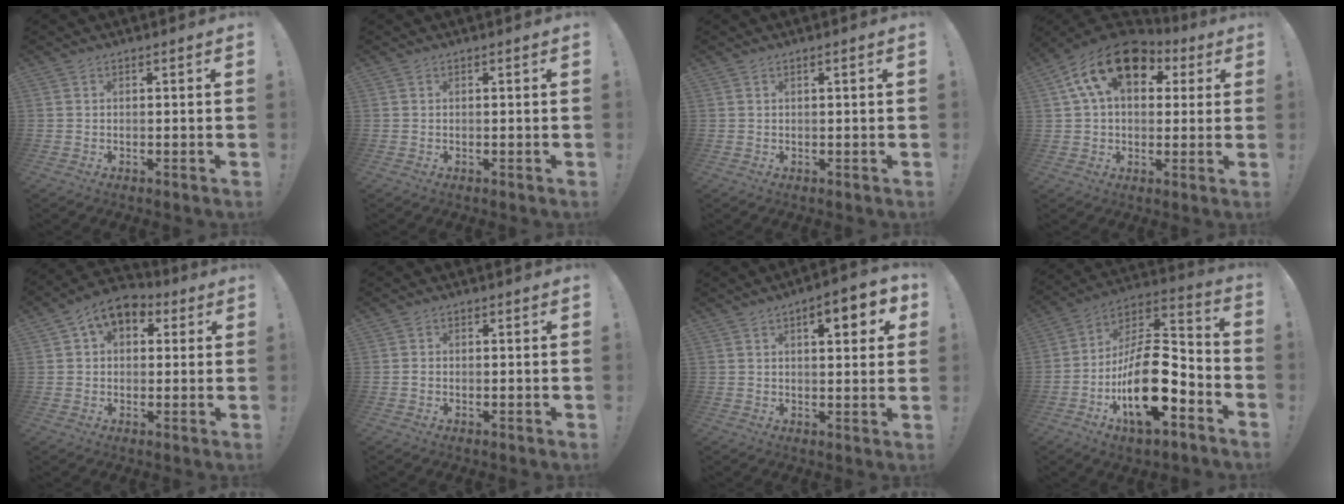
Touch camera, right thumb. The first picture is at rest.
{"total": 0.0}
{"total": 1.0, "force": [0.3, -0.2, 1.0], "torque": [-0.017, -0.001, 0.003]}
{"total": 17.7, "force": [7.6, 10.5, 12.0], "torque": [-0.205, -0.024, 0.133]}
{"total": 8.5, "force": [3.8, 5.6, 5.1], "torque": [-0.082, -0.006, 0.074]}
{"total": 0.9, "force": [0.0, 0.7, 0.5], "torque": [-0.002, 0.000, -0.002]}
{"total": 8.2, "force": [3.3, 2.8, 6.9], "torque": [-0.084, -0.009, 0.047]}
{"total": 21.7, "force": [-7.0, 10.1, 17.8], "torque": [-0.311, 0.035, -0.108]}